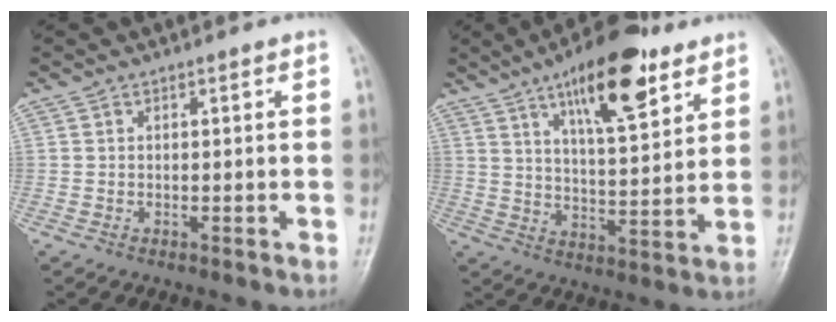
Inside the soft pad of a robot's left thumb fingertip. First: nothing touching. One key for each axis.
{"total": 16.5, "fx": 9.5, "fy": 5.6, "fz": 12.3, "tx": -0.163, "ty": -0.043, "tz": 0.150}